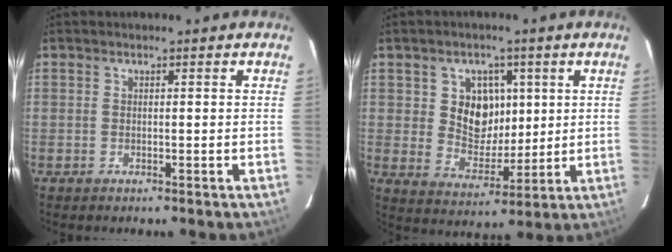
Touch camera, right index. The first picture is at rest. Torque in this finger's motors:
{"motor_torque": [0.10, 0.21, 0.10, 0.01]}